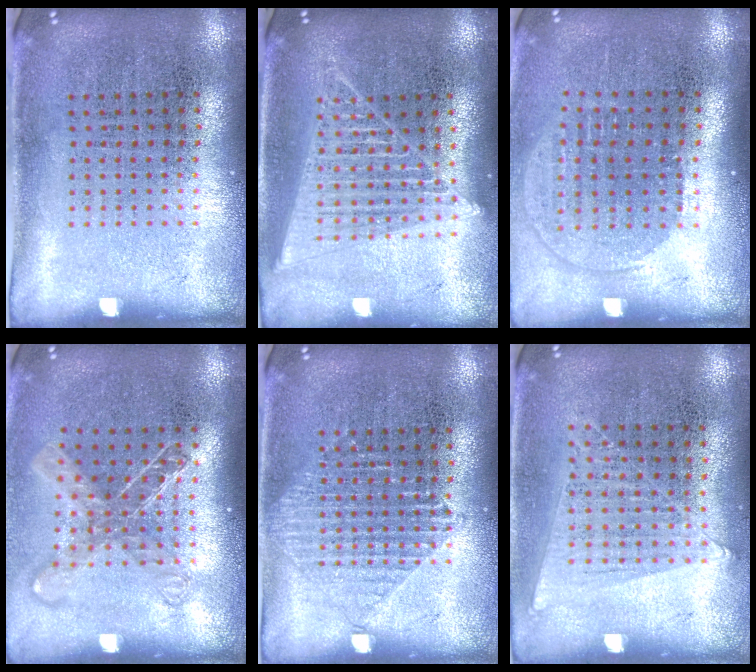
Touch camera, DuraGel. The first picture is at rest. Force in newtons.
{"total": 1.9, "press": 1.7, "slide": 0.8}
{"total": 1.4, "press": 1.1, "slide": 0.7}
{"total": 1.4, "press": 1.2, "slide": 0.8}
{"total": 1.5, "press": 1.5, "slide": 0.3}
{"total": 1.0, "press": 1.0, "slide": 0.4}